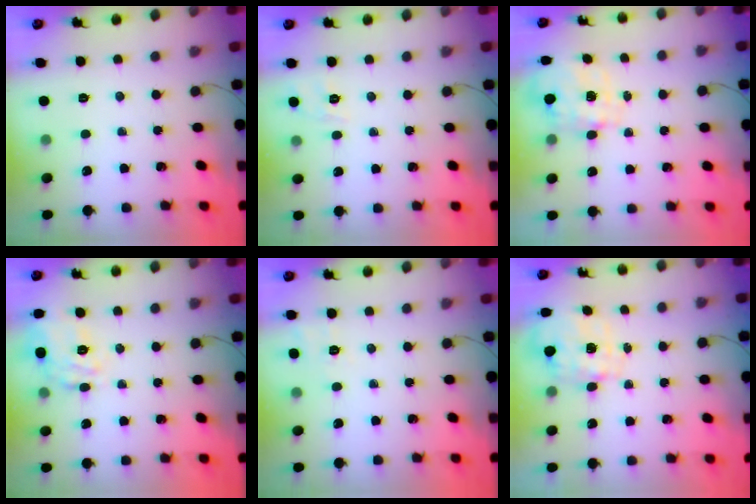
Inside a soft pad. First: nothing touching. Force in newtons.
{"total": 2.2, "press": 1.1, "slide": 1.9}
{"total": 3.8, "press": 3.7, "slide": 0.9}
{"total": 12.0, "press": 11.8, "slide": 1.9}
{"total": 2.6, "press": 1.9, "slide": 1.8}
{"total": 2.9, "press": 2.7, "slide": 0.9}